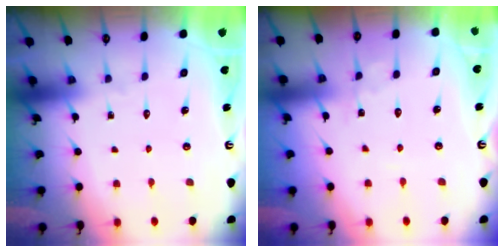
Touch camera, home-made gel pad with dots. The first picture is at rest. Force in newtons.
{"total": 2.7, "press": 2.7, "slide": 0.3}